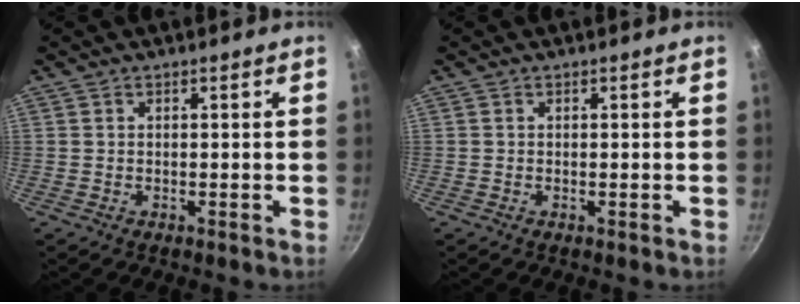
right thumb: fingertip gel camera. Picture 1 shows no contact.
{"total": 0.0}